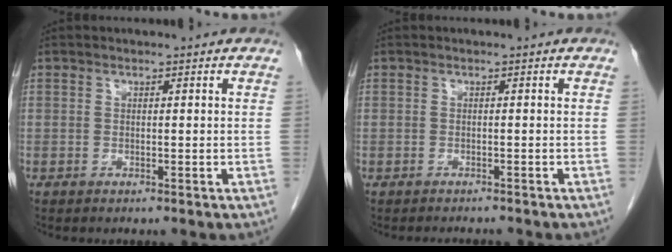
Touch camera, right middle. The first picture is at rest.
{"total": 2.8, "force": [-2.7, 0.3, 0.8], "torque": [-0.008, -0.007, -0.034]}